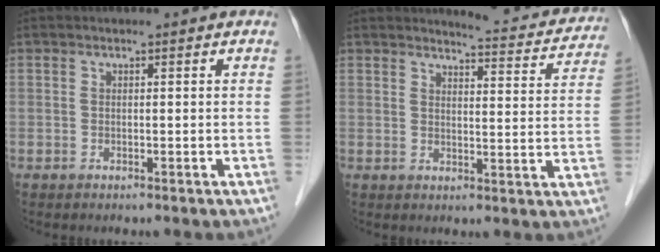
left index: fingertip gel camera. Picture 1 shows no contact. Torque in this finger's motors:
{"motor_torque": [-0.07, -0.70, 0.08, 0.01]}